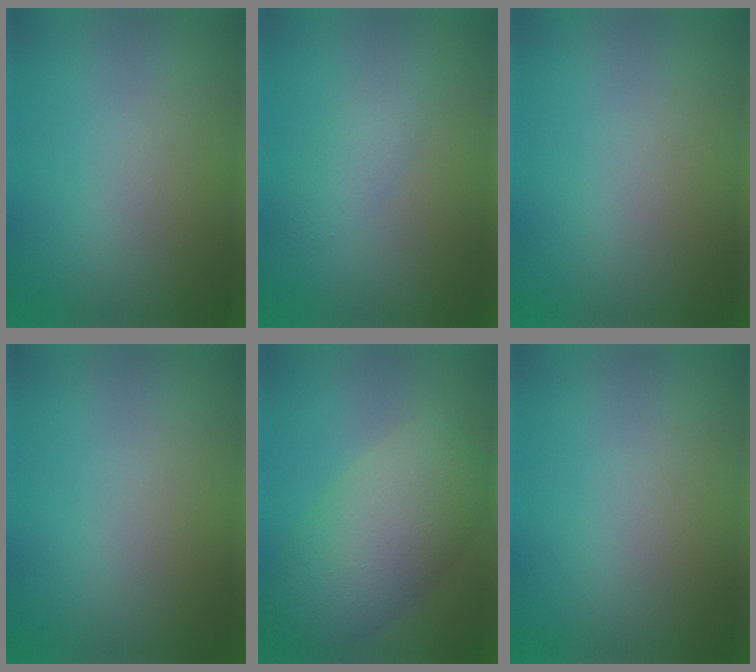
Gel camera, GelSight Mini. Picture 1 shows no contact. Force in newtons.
{"total": 1.7, "press": 1.7, "slide": 0.0}
{"total": 0.0}
{"total": 0.0}
{"total": 7.8, "press": 7.8, "slide": 0.3}
{"total": 0.0}